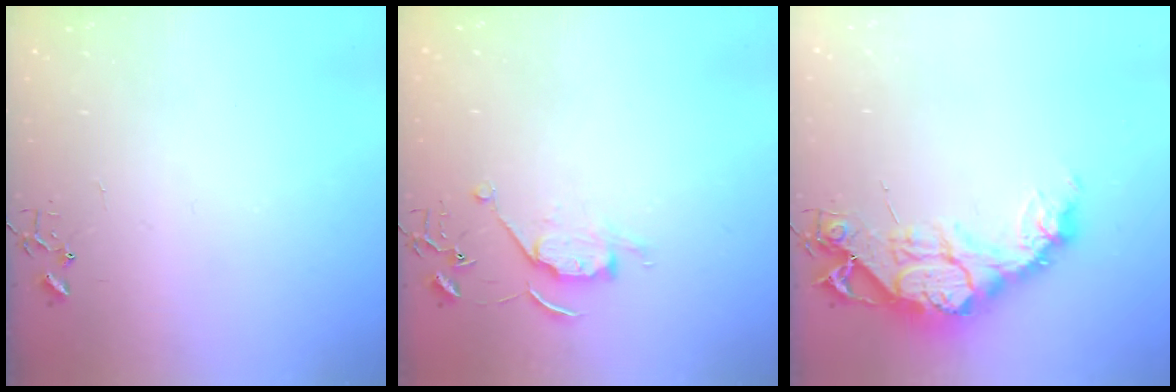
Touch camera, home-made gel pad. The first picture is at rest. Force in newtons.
{"total": 7.7, "press": 7.6, "slide": 0.7}
{"total": 14.7, "press": 14.7, "slide": 1.2}